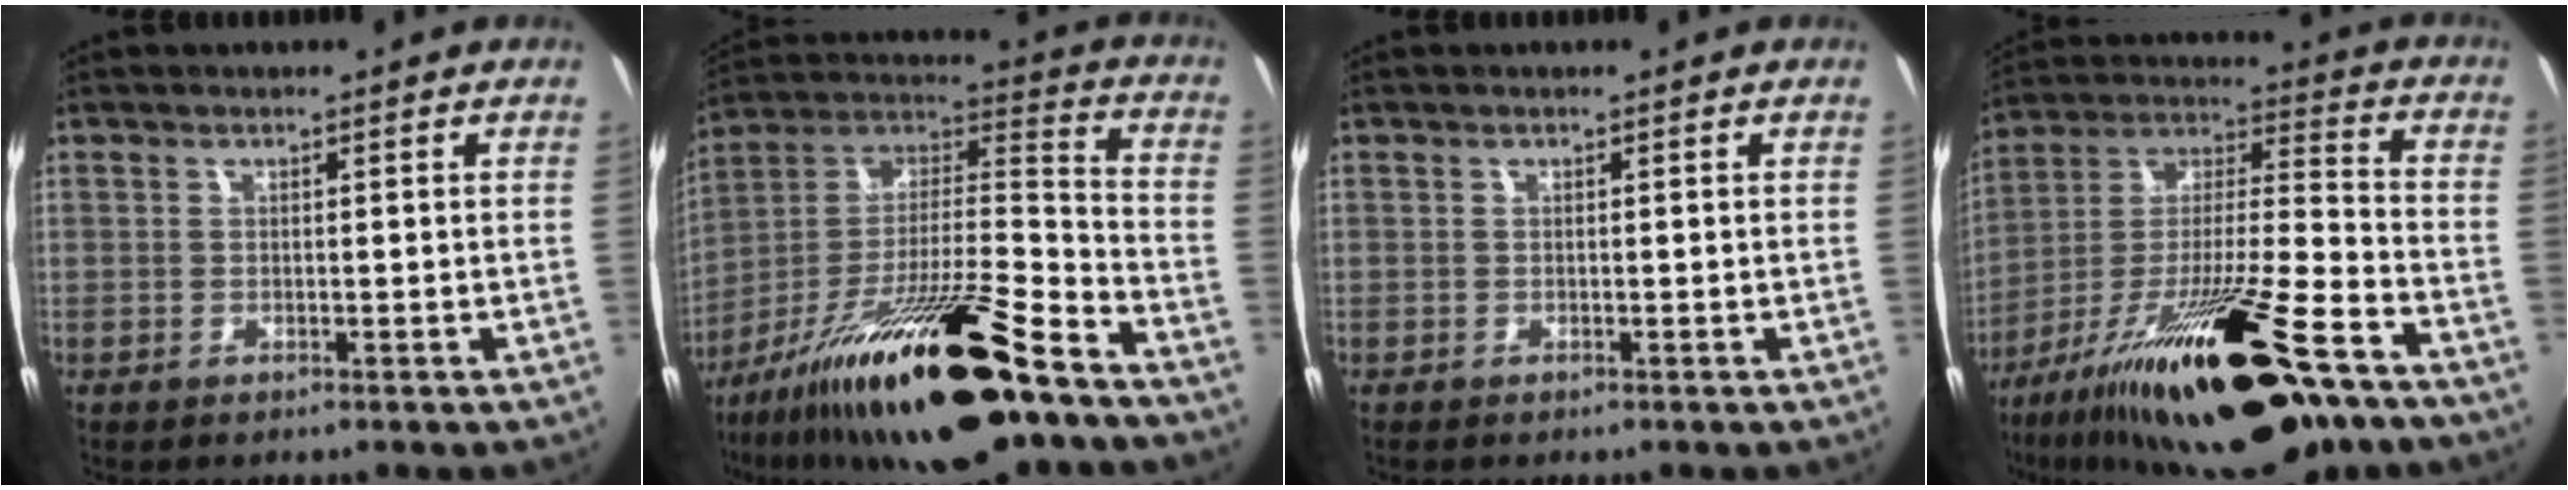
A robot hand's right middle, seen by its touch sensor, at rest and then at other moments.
{"total": 25.6, "force": [-16.4, 4.8, 19.1], "torque": [-0.320, -0.021, -0.277]}
{"total": 0.0}
{"total": 28.3, "force": [-17.4, 6.4, 21.3], "torque": [-0.370, -0.038, -0.285]}